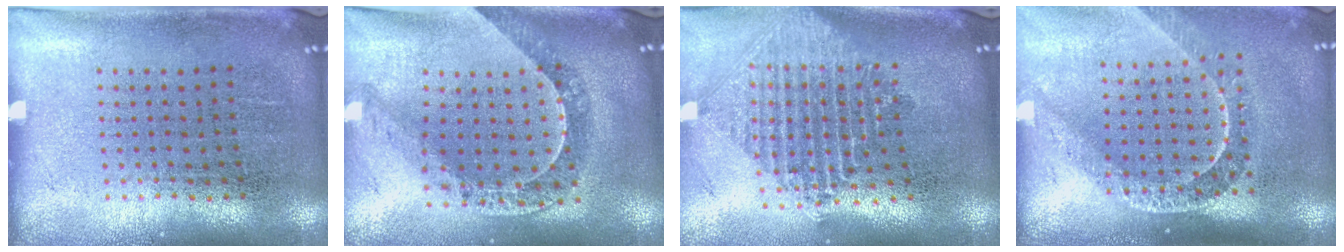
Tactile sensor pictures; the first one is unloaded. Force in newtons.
{"total": 1.1, "press": 1.1, "slide": 0.2}
{"total": 2.4, "press": 1.9, "slide": 1.5}
{"total": 2.1, "press": 1.6, "slide": 1.3}